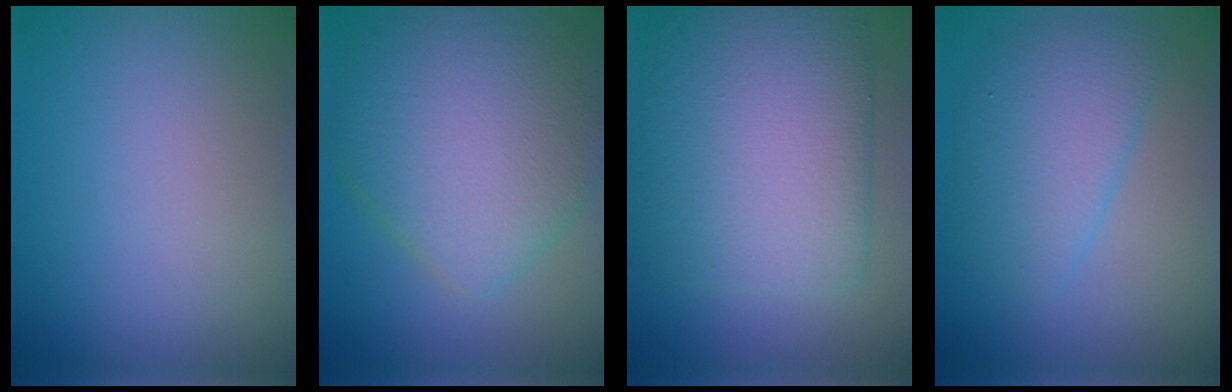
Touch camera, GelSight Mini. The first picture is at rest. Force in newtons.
{"total": 9.3, "press": 9.3, "slide": 0.3}
{"total": 9.9, "press": 9.9, "slide": 0.3}
{"total": 4.3, "press": 4.3, "slide": 0.1}